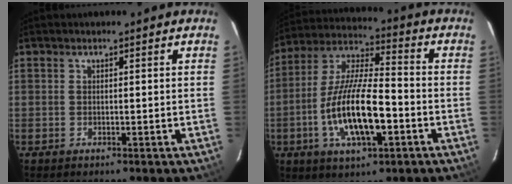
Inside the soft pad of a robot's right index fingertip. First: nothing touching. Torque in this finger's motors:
{"motor_torque": [1.28, -0.86, 1.05, 0.21]}